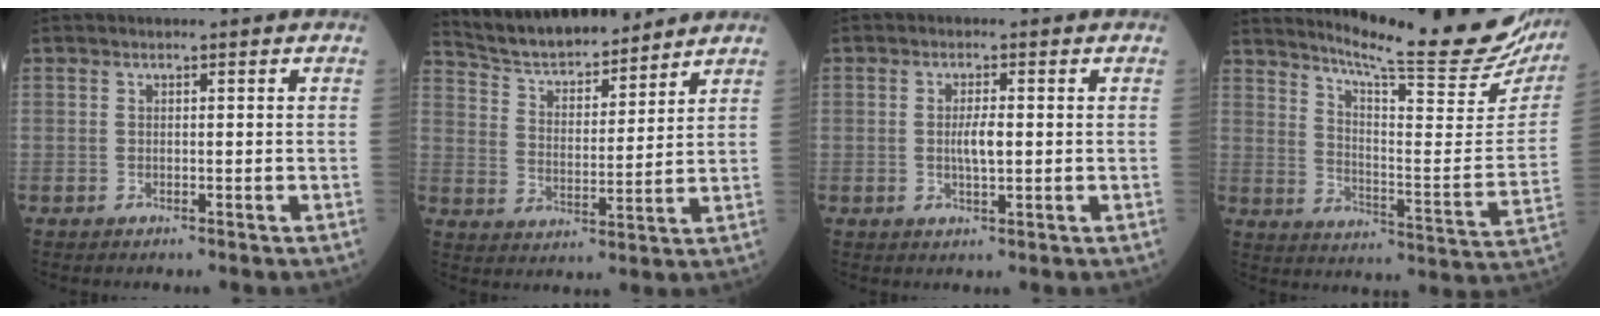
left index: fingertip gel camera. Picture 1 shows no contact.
{"total": 13.0, "force": [12.1, 2.5, 4.0], "torque": [-0.070, 0.012, 0.207]}
{"total": 2.9, "force": [0.1, 0.5, 2.8], "torque": [-0.054, -0.001, 0.003]}
{"total": 25.0, "force": [22.2, 0.8, 11.6], "torque": [-0.182, -0.090, 0.288]}